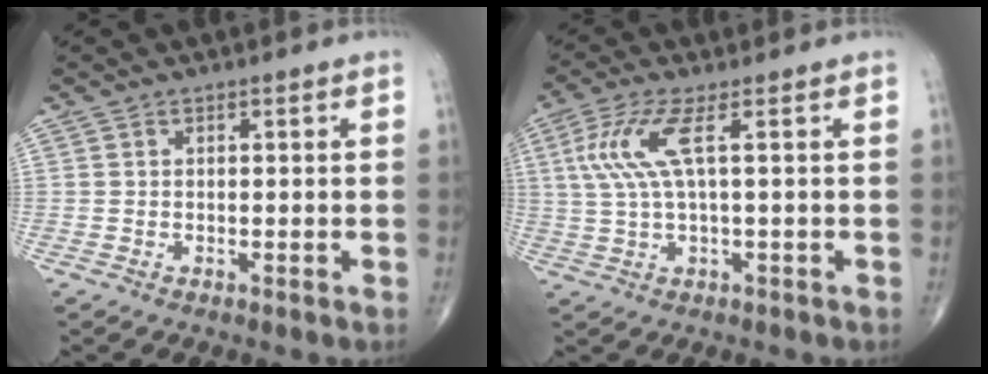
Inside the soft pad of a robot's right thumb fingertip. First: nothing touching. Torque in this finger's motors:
{"motor_torque": [0.34, 0.30, 0.83, 0.12, 0.09]}